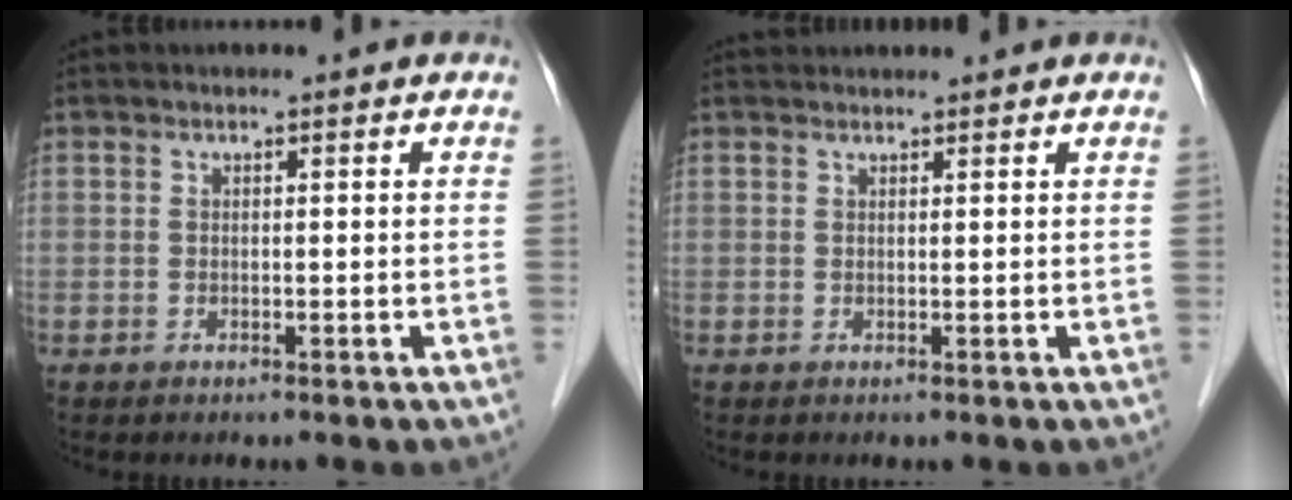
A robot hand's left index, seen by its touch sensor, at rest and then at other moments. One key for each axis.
{"total": 2.4, "fx": 2.4, "fy": 0.3, "fz": 0.3, "tx": -0.007, "ty": 0.029, "tz": 0.038}